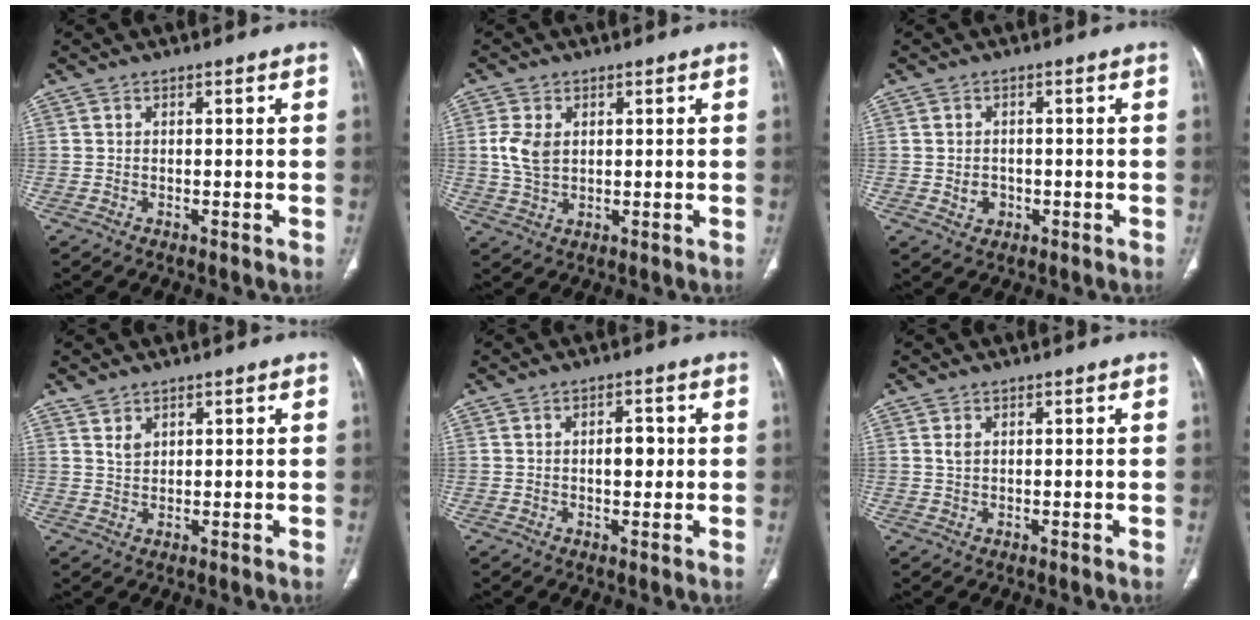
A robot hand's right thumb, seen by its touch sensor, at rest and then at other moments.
{"total": 5.7, "force": [1.1, 3.9, 4.0], "torque": [-0.077, -0.001, 0.028]}
{"total": 2.8, "force": [-0.6, 2.3, 1.3], "torque": [-0.010, 0.004, -0.003]}
{"total": 2.0, "force": [1.4, 1.2, 0.8], "torque": [-0.007, -0.007, 0.029]}
{"total": 3.5, "force": [0.1, 2.0, 2.9], "torque": [-0.030, 0.004, 0.001]}
{"total": 1.2, "force": [0.5, 0.8, 0.8], "torque": [-0.015, 0.002, 0.014]}